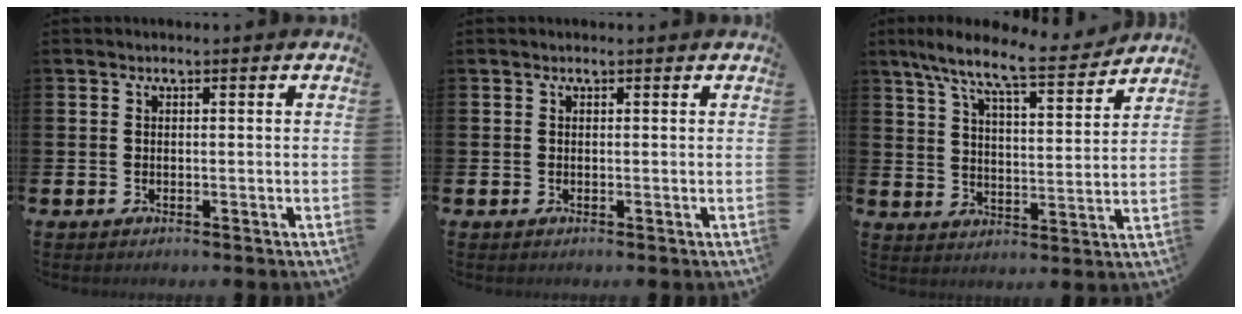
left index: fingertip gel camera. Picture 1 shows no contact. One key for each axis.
{"total": 0.0}
{"total": 9.3, "fx": 8.2, "fy": 1.0, "fz": 4.4, "tx": -0.111, "ty": -0.048, "tz": 0.139}